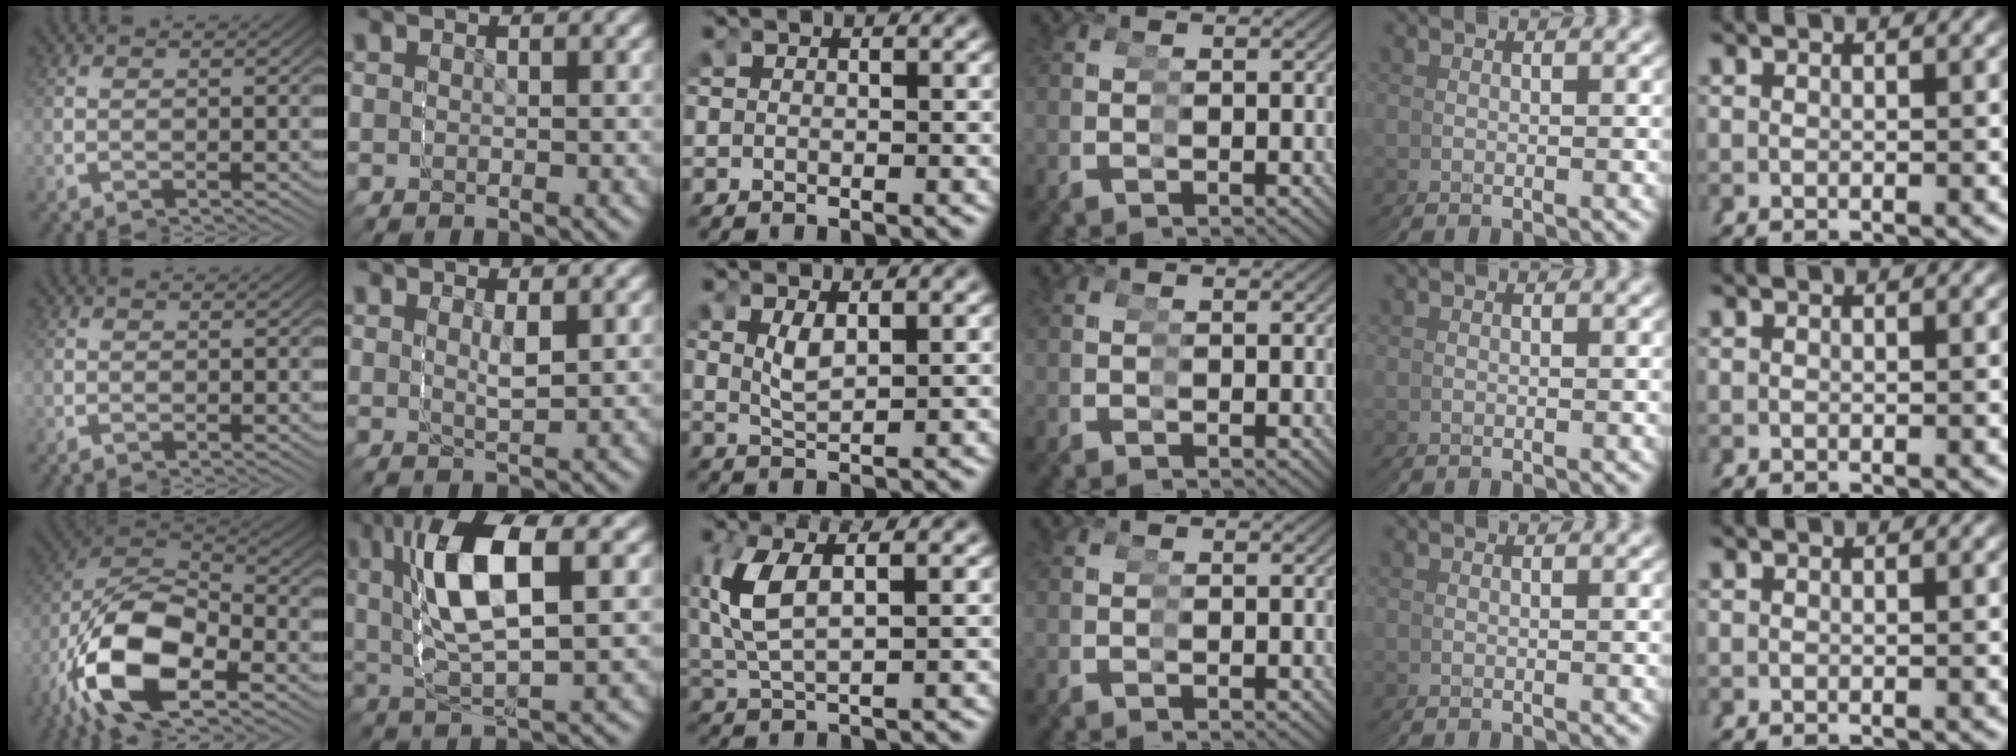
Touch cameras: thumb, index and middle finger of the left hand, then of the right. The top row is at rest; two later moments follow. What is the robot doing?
{"motion": "grasp_and_lifting", "object": "markers"}